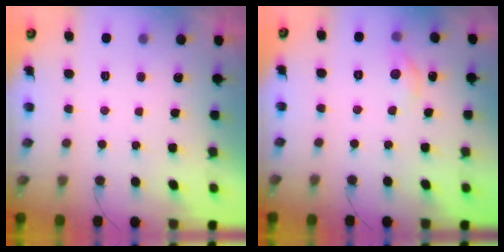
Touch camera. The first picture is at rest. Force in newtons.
{"total": 5.0, "press": 4.9, "slide": 0.7}